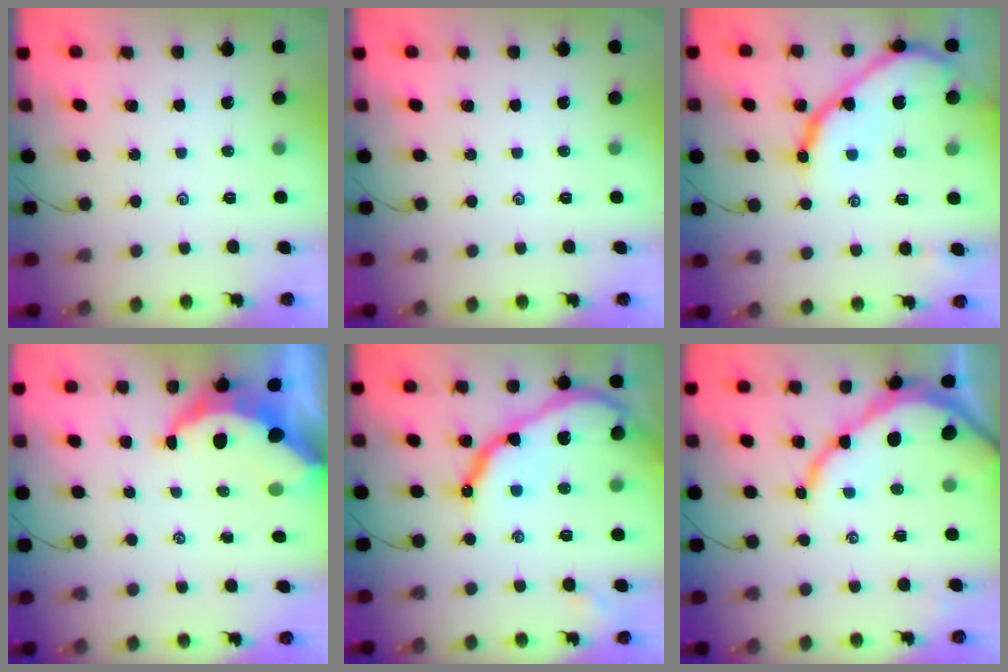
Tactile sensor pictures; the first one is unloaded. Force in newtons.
{"total": 0.0}
{"total": 15.6, "press": 15.5, "slide": 1.3}
{"total": 8.7, "press": 8.6, "slide": 0.8}
{"total": 18.6, "press": 18.5, "slide": 1.5}
{"total": 11.7, "press": 11.7, "slide": 1.3}